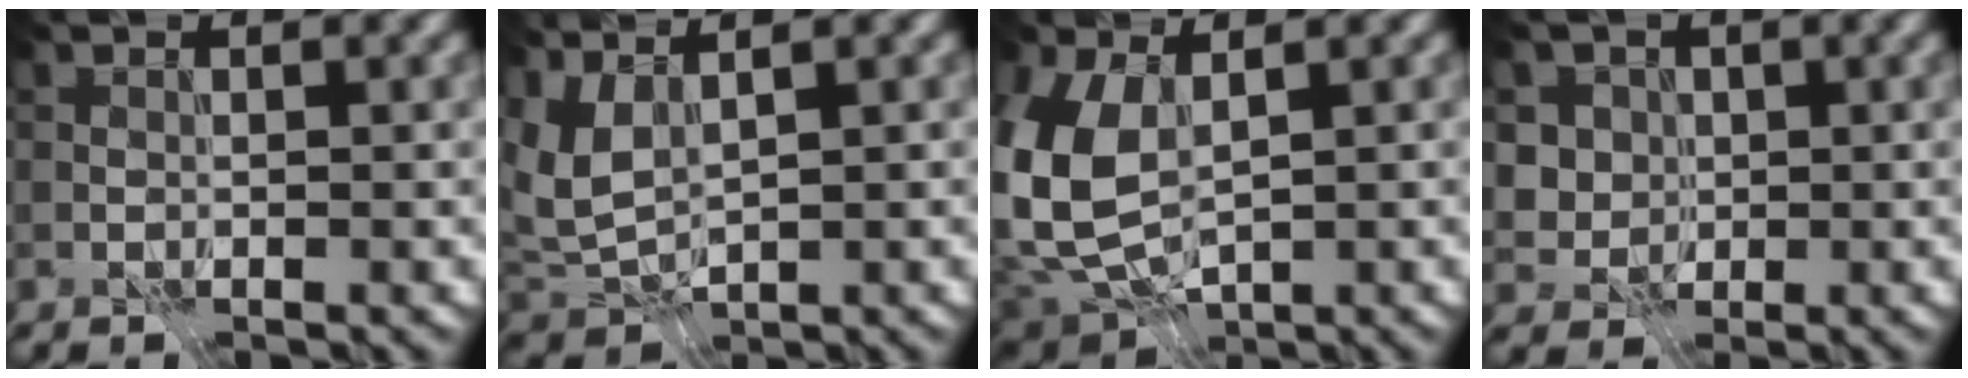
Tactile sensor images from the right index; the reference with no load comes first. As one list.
[{"total": 3.5, "force": [1.8, 1.4, 2.6], "torque": [-0.073, 0.002, 0.040]}, {"total": 9.0, "force": [0.9, 5.6, 7.0], "torque": [-0.186, -0.013, 0.021]}, {"total": 4.1, "force": [1.5, 3.6, 1.3], "torque": [-0.023, 0.002, 0.027]}]